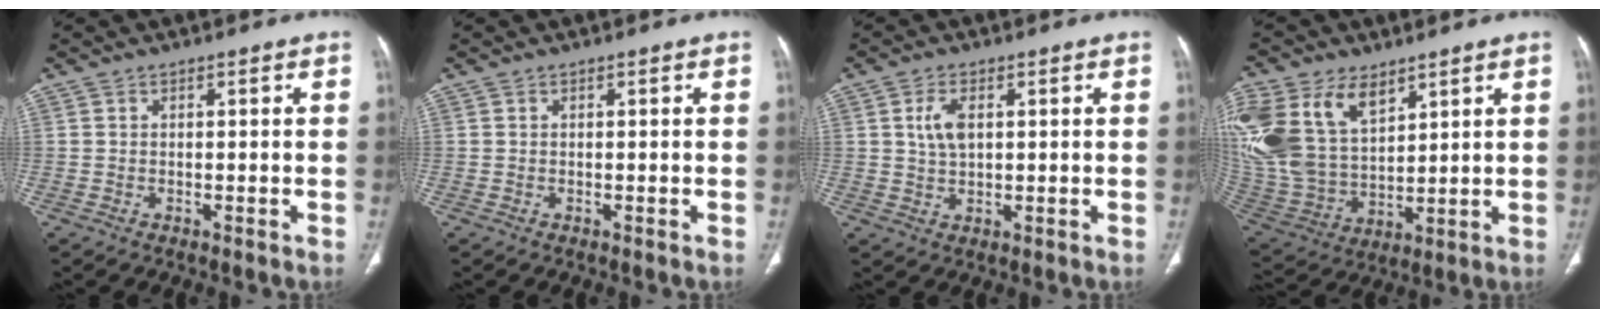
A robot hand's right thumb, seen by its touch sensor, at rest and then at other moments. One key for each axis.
{"total": 0.0}
{"total": 4.5, "fx": 1.1, "fy": 2.5, "fz": 3.6, "tx": -0.071, "ty": -0.002, "tz": 0.023}
{"total": 22.9, "fx": 10.7, "fy": 14.2, "fz": 14.4, "tx": -0.327, "ty": -0.004, "tz": 0.223}